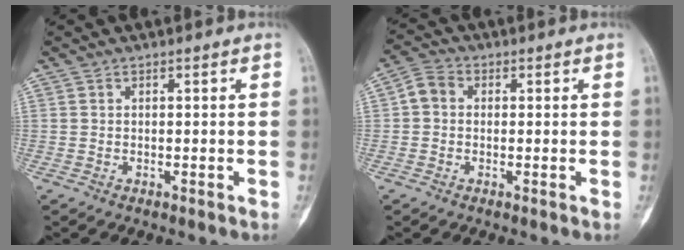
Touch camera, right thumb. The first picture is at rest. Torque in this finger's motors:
{"motor_torque": [-0.25, 0.31, 0.01, 0.13, 0.02]}